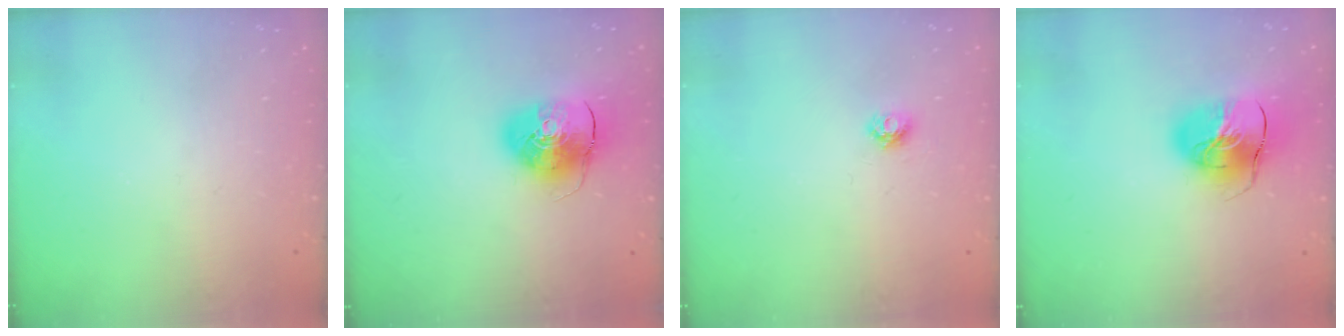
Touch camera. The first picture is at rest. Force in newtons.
{"total": 10.0, "press": 9.8, "slide": 1.6}
{"total": 4.0, "press": 4.0, "slide": 0.5}
{"total": 13.3, "press": 13.2, "slide": 2.2}